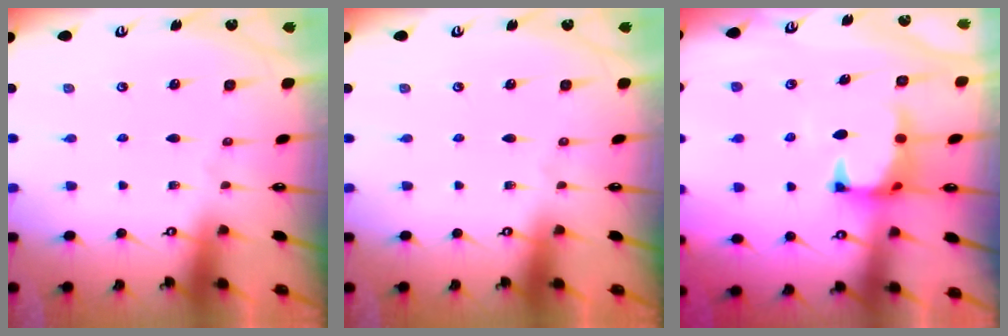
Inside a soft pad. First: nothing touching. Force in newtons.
{"total": 0.0}
{"total": 1.5, "press": 1.1, "slide": 1.1}